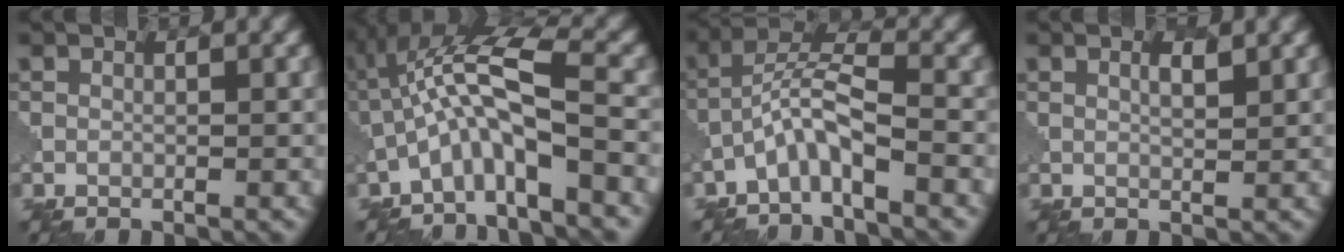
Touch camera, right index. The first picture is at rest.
{"total": 6.6, "force": [-2.2, 1.2, 6.1], "torque": [-0.118, 0.023, -0.051]}
{"total": 4.3, "force": [-2.6, 0.7, 3.3], "torque": [-0.066, 0.015, -0.058]}
{"total": 1.2, "force": [0.7, 0.3, 0.9], "torque": [-0.019, -0.001, 0.012]}